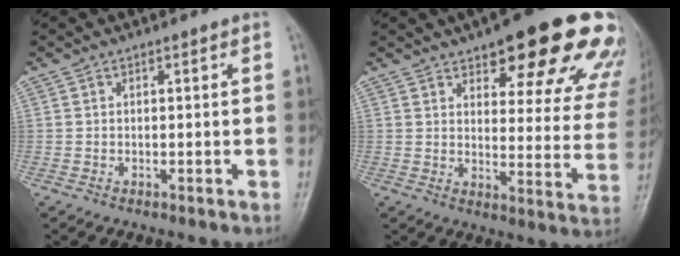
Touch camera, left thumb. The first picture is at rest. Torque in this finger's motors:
{"motor_torque": [0.81, 0.31, 1.15, -1.18, 0.10]}